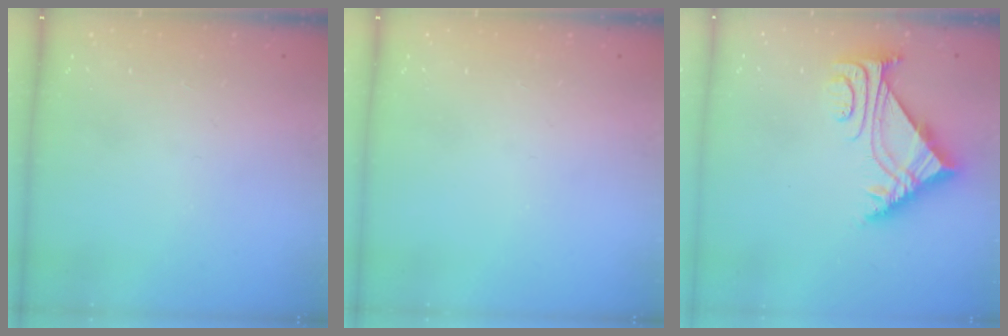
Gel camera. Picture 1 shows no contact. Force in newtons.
{"total": 0.0}
{"total": 4.9, "press": 4.8, "slide": 0.7}